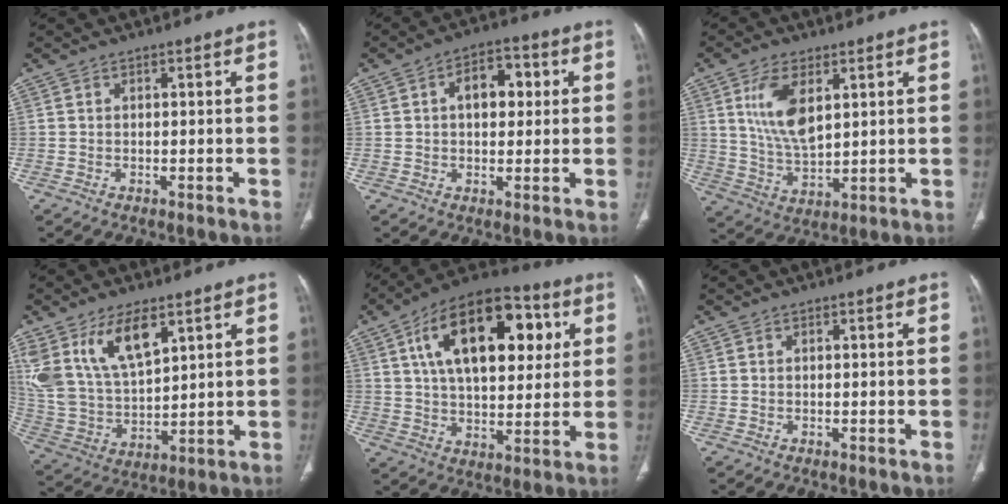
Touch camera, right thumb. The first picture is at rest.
{"total": 8.2, "force": [1.7, 5.1, 6.2], "torque": [-0.065, 0.014, 0.022]}
{"total": 10.6, "force": [3.7, 5.4, 8.4], "torque": [-0.153, -0.020, 0.079]}
{"total": 16.0, "force": [8.6, 7.8, 11.0], "torque": [-0.199, -0.031, 0.181]}
{"total": 23.5, "force": [7.5, 12.4, 18.5], "torque": [-0.263, 0.001, 0.115]}
{"total": 0.0}